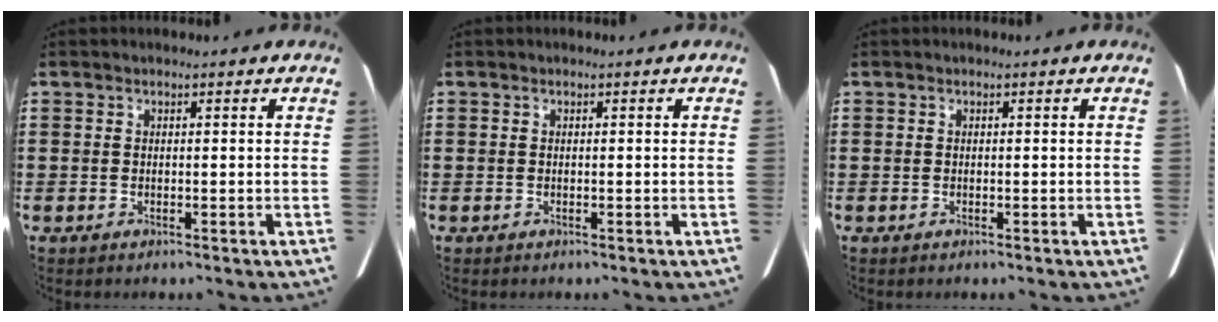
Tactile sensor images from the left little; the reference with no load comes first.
{"total": 0.0}
{"total": 0.0}